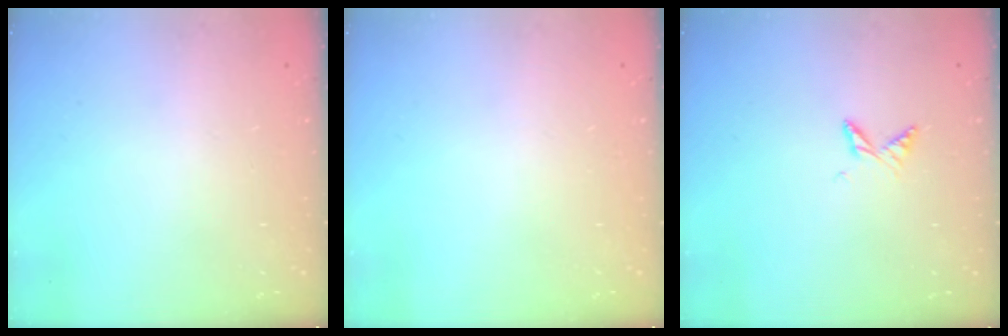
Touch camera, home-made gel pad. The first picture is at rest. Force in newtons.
{"total": 0.0}
{"total": 5.2, "press": 5.2, "slide": 0.6}